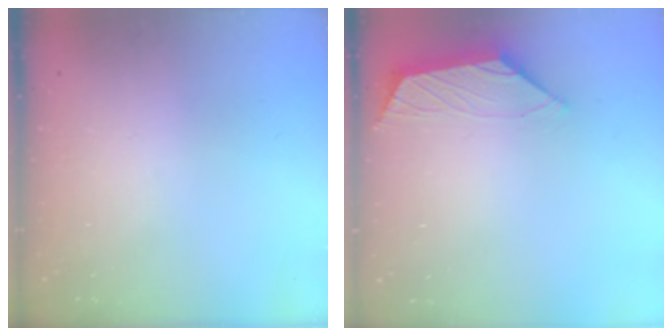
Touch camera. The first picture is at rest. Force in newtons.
{"total": 0.9, "press": 0.8, "slide": 0.4}